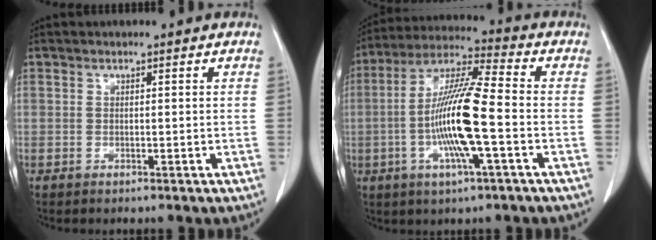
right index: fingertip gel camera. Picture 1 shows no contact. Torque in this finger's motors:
{"motor_torque": [2.14, 0.00, 0.86, 0.16]}